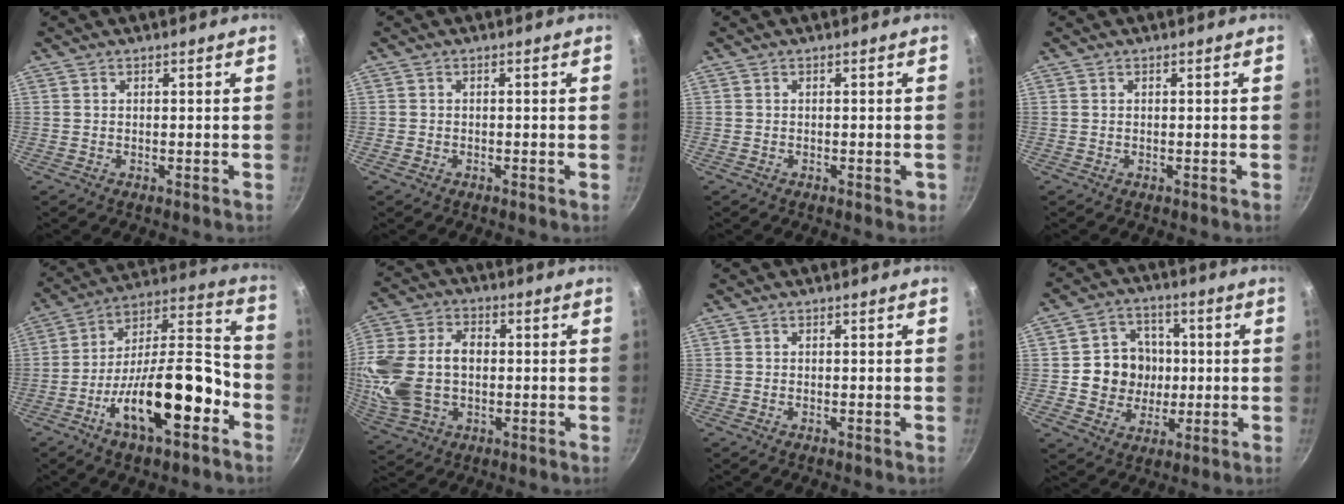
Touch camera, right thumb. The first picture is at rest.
{"total": 1.0, "force": [-0.6, 0.7, 0.4], "torque": [-0.011, 0.004, -0.012]}
{"total": 1.4, "force": [-0.5, 0.7, 1.0], "torque": [-0.012, 0.002, -0.008]}
{"total": 0.0}
{"total": 21.5, "force": [-8.7, 8.4, 17.8], "torque": [-0.263, 0.059, -0.151]}
{"total": 17.5, "force": [-0.5, 12.1, 12.6], "torque": [-0.260, 0.027, -0.006]}
{"total": 0.0}
{"total": 10.9, "force": [0.1, 10.1, 4.2], "torque": [-0.029, 0.012, -0.001]}